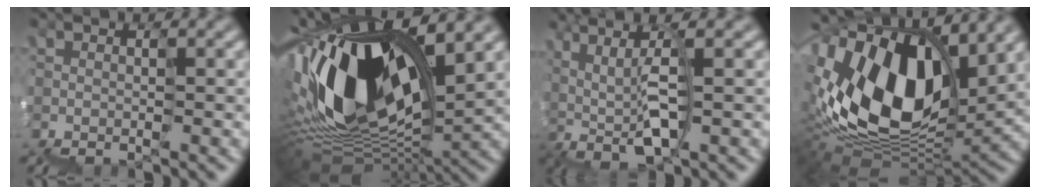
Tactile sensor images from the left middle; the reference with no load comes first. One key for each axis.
{"total": 14.0, "fx": 3.3, "fy": 6.8, "fz": 11.8, "tx": -0.252, "ty": 0.018, "tz": 0.063}
{"total": 4.6, "fx": 0.1, "fy": 1.6, "fz": 4.4, "tx": -0.102, "ty": 0.016, "tz": -0.002}
{"total": 13.3, "fx": 3.6, "fy": 7.8, "fz": 10.0, "tx": -0.206, "ty": 0.022, "tz": 0.056}